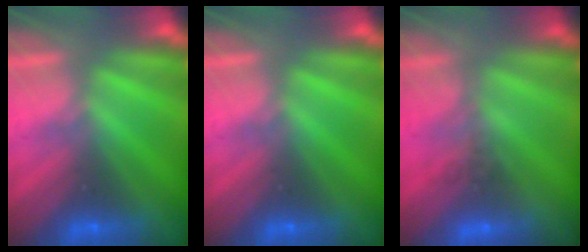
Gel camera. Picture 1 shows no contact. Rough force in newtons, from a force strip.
{"total": 0.0}
{"total": 1.6}